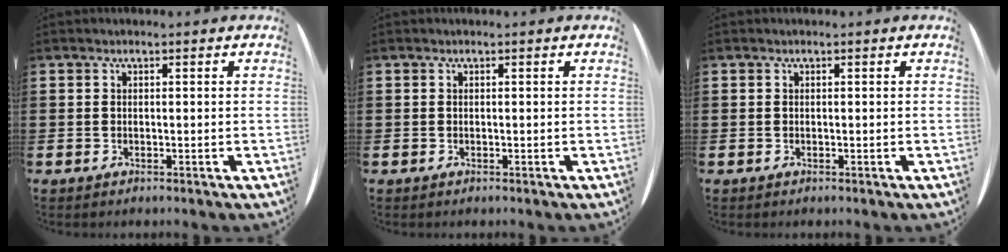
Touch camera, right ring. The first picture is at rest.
{"total": 0.0}
{"total": 0.0}